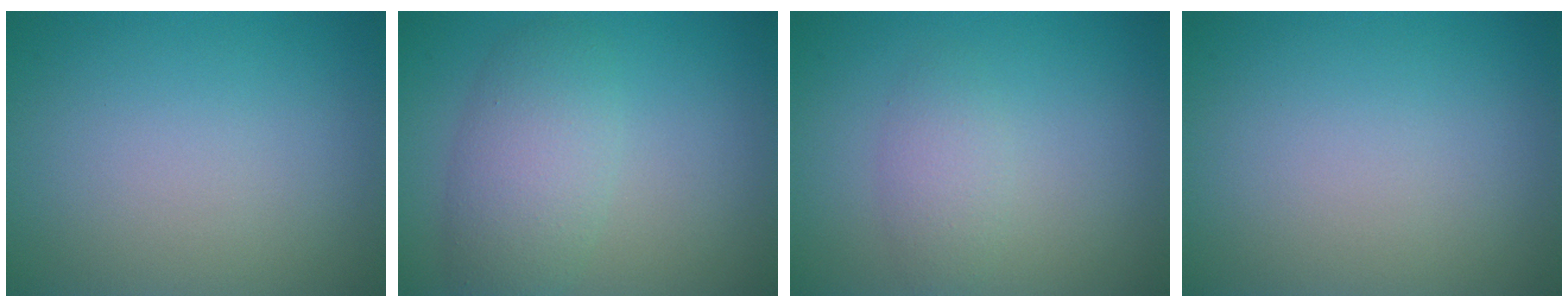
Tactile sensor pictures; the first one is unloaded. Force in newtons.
{"total": 4.5, "press": 4.5, "slide": 0.2}
{"total": 1.9, "press": 1.9, "slide": 0.1}
{"total": 0.0}